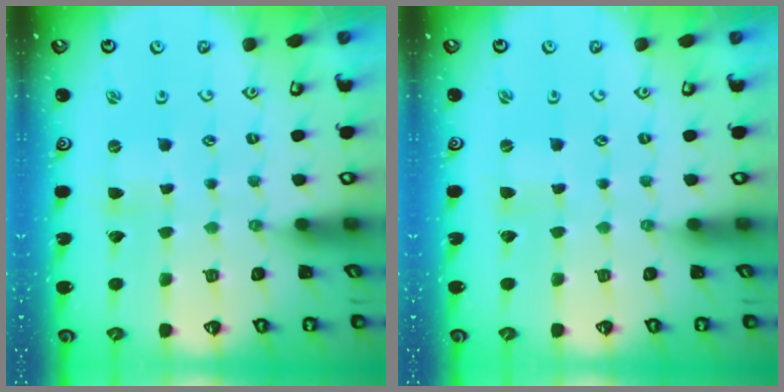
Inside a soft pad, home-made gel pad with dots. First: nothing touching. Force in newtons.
{"total": 0.0}